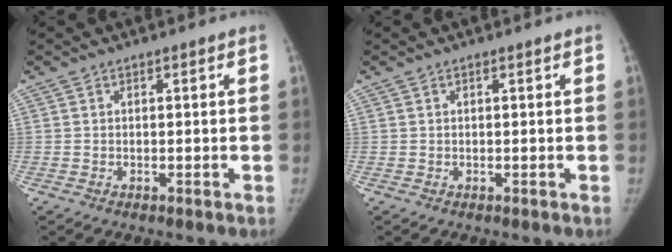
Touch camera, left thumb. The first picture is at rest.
{"total": 0.0}